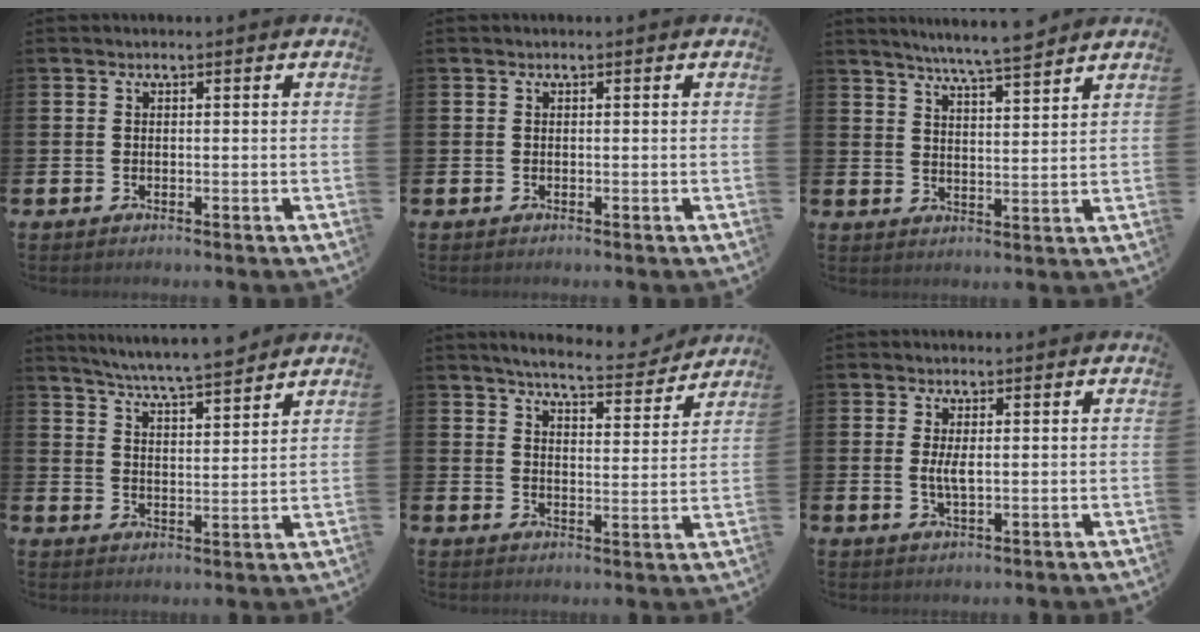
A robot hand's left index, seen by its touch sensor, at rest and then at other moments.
{"total": 0.0}
{"total": 6.1, "force": [5.9, -0.5, 1.6], "torque": [-0.043, -0.034, 0.103]}
{"total": 6.5, "force": [6.2, -0.2, 1.6], "torque": [-0.045, -0.041, 0.108]}
{"total": 6.1, "force": [5.8, 0.5, 1.8], "torque": [-0.041, -0.038, 0.096]}
{"total": 2.6, "force": [0.4, 0.9, 2.4], "torque": [-0.044, 0.002, 0.004]}